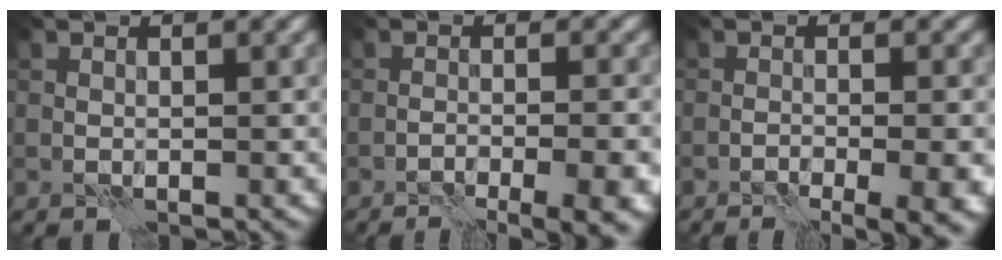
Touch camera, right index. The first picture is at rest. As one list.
[{"total": 7.8, "force": [-3.3, 2.6, 6.5], "torque": [-0.047, 0.008, -0.034]}, {"total": 6.9, "force": [-2.2, 2.5, 6.1], "torque": [-0.044, -0.003, -0.022]}]